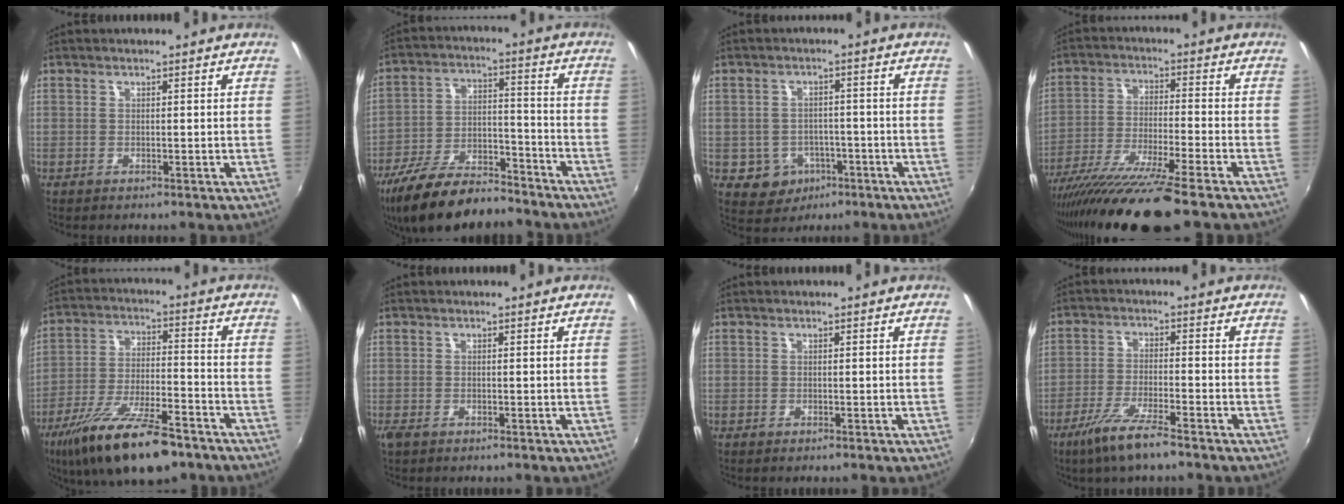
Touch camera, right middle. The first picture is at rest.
{"total": 18.4, "force": [-14.3, 6.3, 9.8], "torque": [-0.198, -0.015, -0.237]}
{"total": 6.7, "force": [-2.8, 5.8, 1.7], "torque": [-0.048, 0.010, -0.025]}
{"total": 16.3, "force": [-13.0, -0.3, 9.8], "torque": [-0.193, -0.052, -0.228]}
{"total": 18.5, "force": [-12.9, 5.6, 12.0], "torque": [-0.236, -0.035, -0.219]}
{"total": 1.3, "force": [-0.9, 0.6, 0.7], "torque": [-0.015, -0.005, -0.017]}
{"total": 0.0}
{"total": 8.3, "force": [-5.9, 0.9, 5.8], "torque": [-0.133, -0.015, -0.110]}